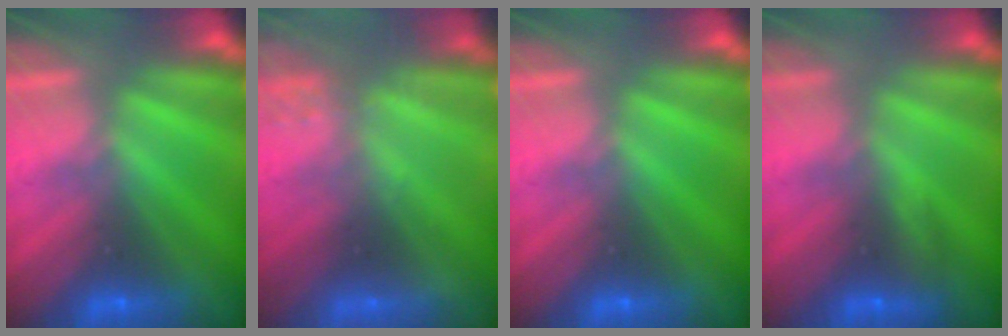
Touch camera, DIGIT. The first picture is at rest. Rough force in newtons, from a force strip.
{"total": 2.2}
{"total": 0.0}
{"total": 3.0}